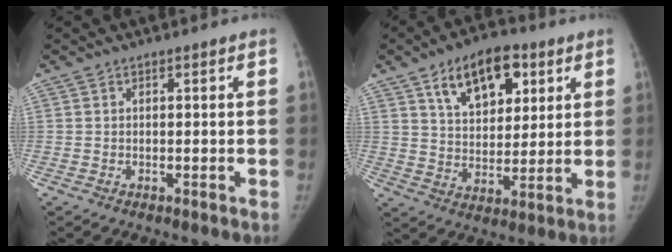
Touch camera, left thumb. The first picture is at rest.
{"total": 13.9, "force": [6.7, 8.2, 9.0], "torque": [-0.103, -0.021, 0.113]}